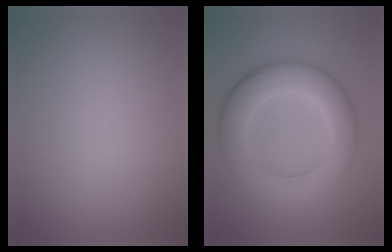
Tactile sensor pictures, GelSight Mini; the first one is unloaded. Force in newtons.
{"total": 8.4, "press": 8.4, "slide": 0.1}